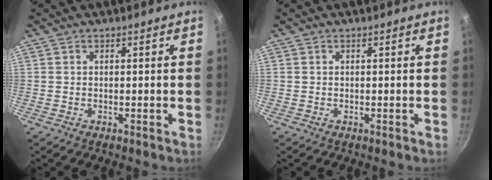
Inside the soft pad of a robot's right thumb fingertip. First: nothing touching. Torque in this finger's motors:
{"motor_torque": [-0.05, -0.03, 0.01, 0.00, 0.00]}